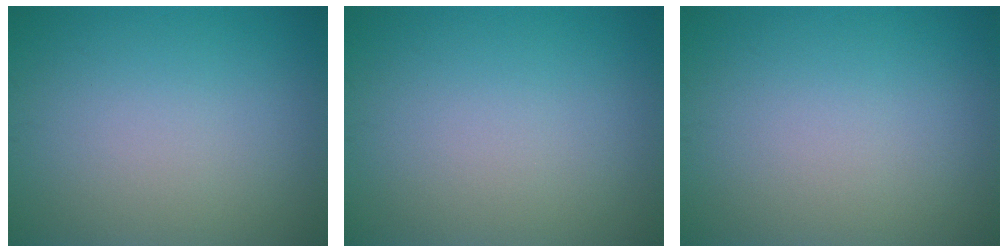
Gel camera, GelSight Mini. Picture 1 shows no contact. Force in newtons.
{"total": 0.0}
{"total": 0.0}